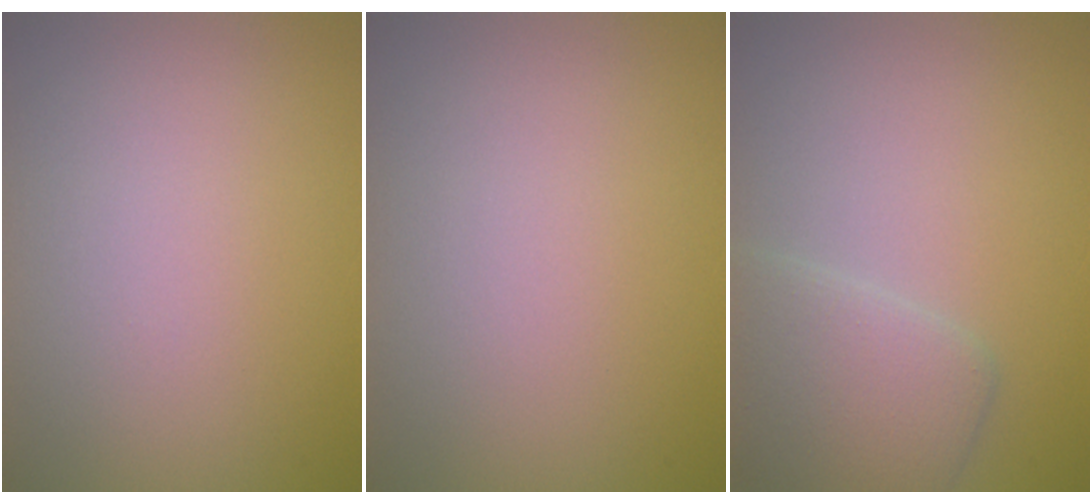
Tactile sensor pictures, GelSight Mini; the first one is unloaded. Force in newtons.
{"total": 0.0}
{"total": 3.8, "press": 3.8, "slide": 0.3}